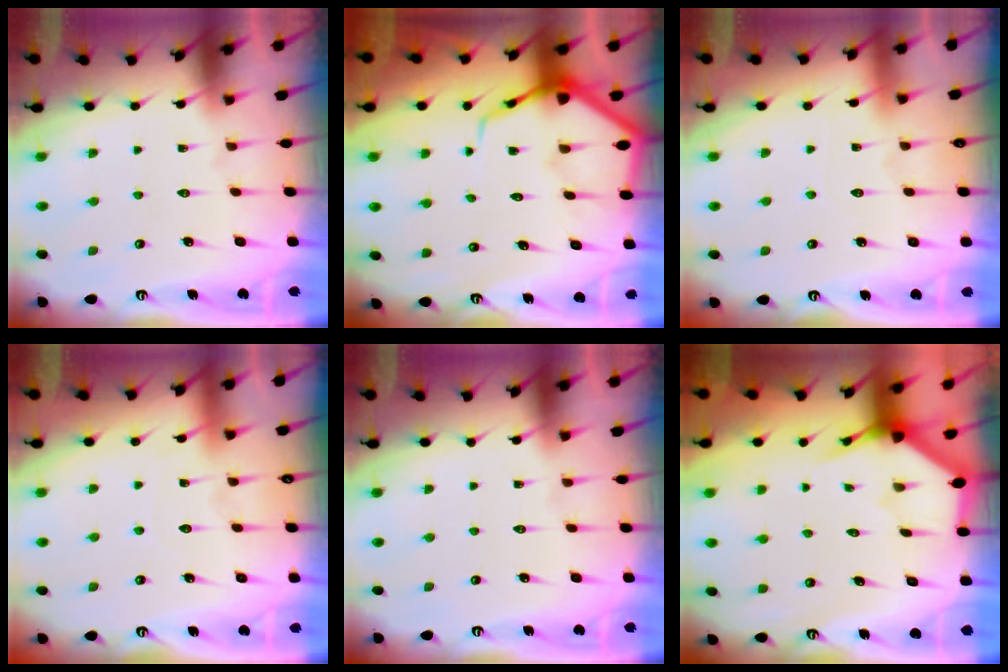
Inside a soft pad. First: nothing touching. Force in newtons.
{"total": 7.5, "press": 7.5, "slide": 0.7}
{"total": 2.5, "press": 2.4, "slide": 0.3}
{"total": 3.3, "press": 3.3, "slide": 0.4}
{"total": 0.0}
{"total": 3.5, "press": 3.4, "slide": 0.2}